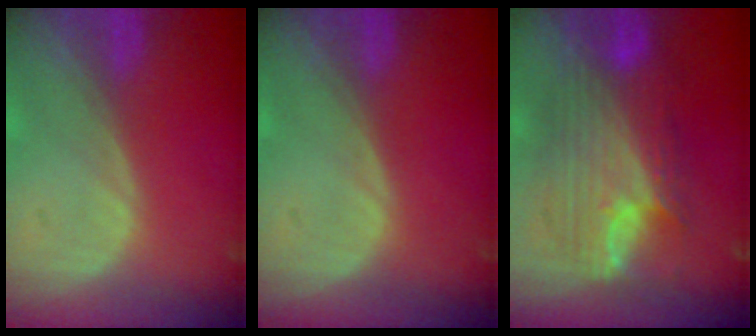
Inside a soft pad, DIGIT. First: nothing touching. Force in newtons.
{"total": 0.0}
{"total": 10.5, "press": 10.4, "slide": 0.7}